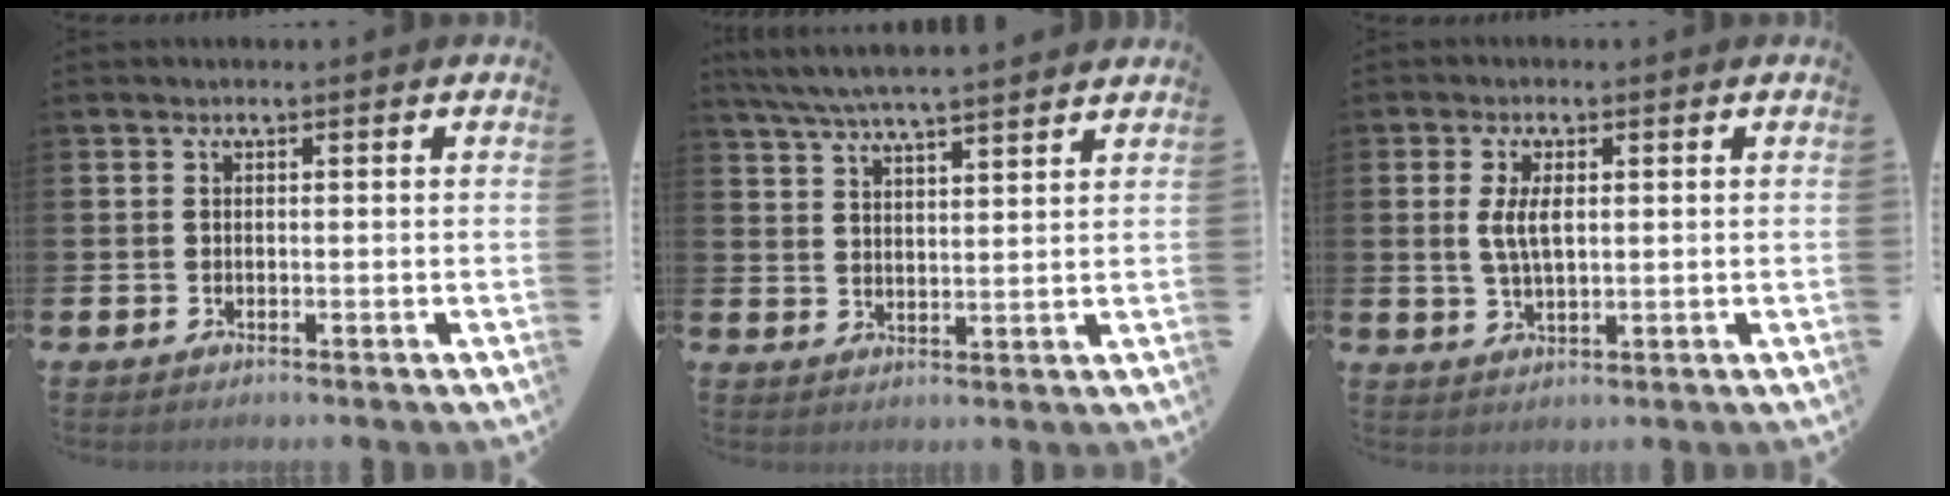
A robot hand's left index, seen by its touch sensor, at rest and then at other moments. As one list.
[{"total": 5.9, "force": [5.6, 0.1, 1.8], "torque": [-0.060, -0.024, 0.101]}, {"total": 4.1, "force": [1.1, 1.8, 3.5], "torque": [-0.064, 0.004, 0.017]}]